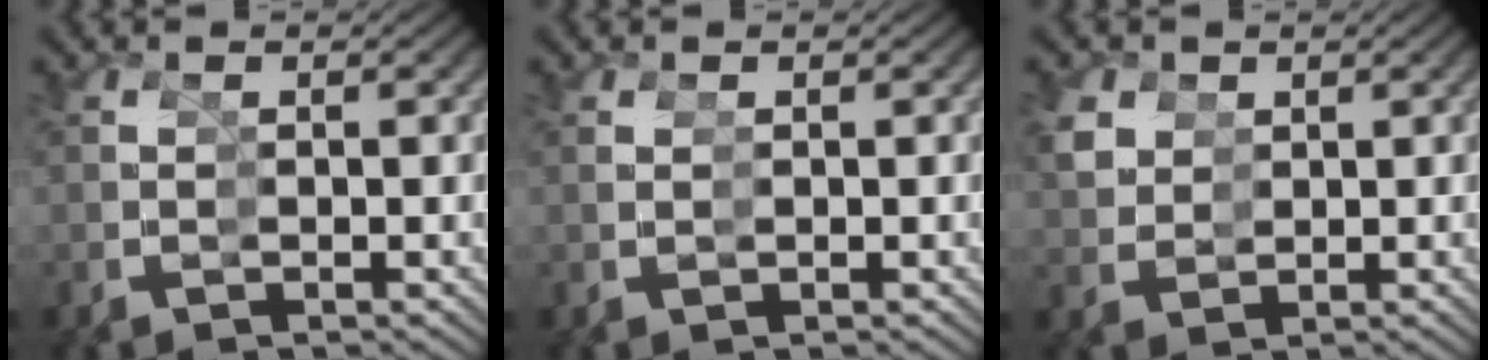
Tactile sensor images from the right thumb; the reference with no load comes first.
{"total": 0.7, "force": [0.7, -0.2, -0.2], "torque": [0.009, 0.004, 0.010]}
{"total": 3.0, "force": [2.3, 1.9, -0.5], "torque": [-0.010, -0.006, 0.046]}